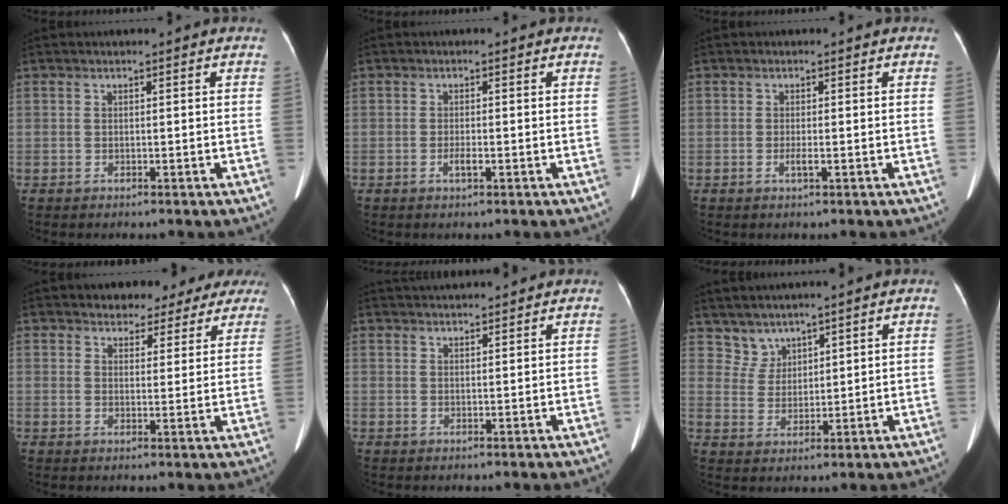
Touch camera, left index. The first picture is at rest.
{"total": 1.3, "force": [-1.0, 0.2, 0.8], "torque": [-0.017, -0.019, -0.019]}
{"total": 1.1, "force": [-0.7, 0.2, 0.9], "torque": [-0.020, -0.018, -0.015]}
{"total": 9.5, "force": [7.9, 4.6, 2.4], "torque": [0.000, -0.005, 0.077]}
{"total": 7.0, "force": [6.5, 0.8, 2.3], "torque": [-0.034, 0.019, 0.090]}
{"total": 3.7, "force": [3.2, 1.9, -0.5], "torque": [0.010, -0.003, 0.070]}